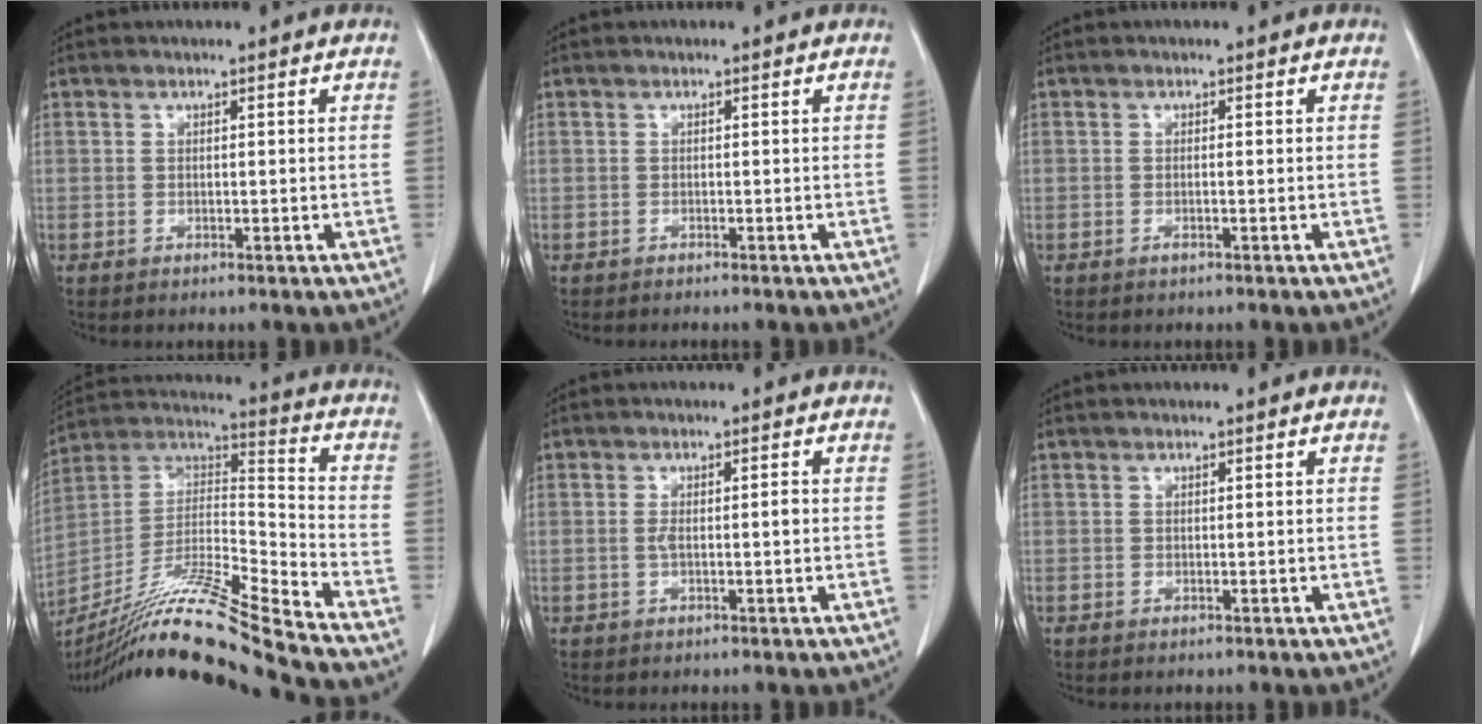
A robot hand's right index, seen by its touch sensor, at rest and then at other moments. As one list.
[{"total": 0.8, "force": [-0.8, 0.0, 0.2], "torque": [-0.006, -0.002, -0.009]}, {"total": 0.7, "force": [-0.4, -0.1, 0.6], "torque": [-0.011, 0.001, -0.004]}, {"total": 21.1, "force": [-18.0, -2.1, 10.7], "torque": [-0.222, -0.008, -0.329]}, {"total": 2.1, "force": [-0.2, 0.4, 2.0], "torque": [-0.037, 0.004, 0.000]}, {"total": 0.0}]